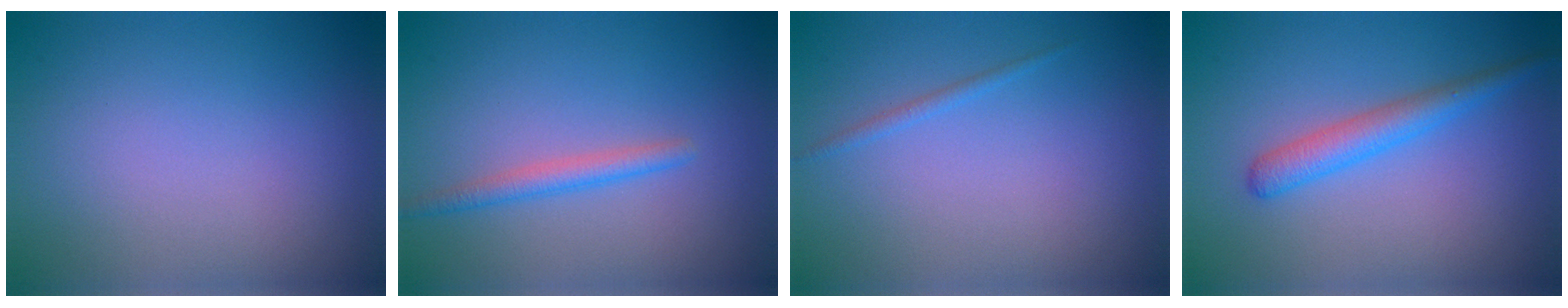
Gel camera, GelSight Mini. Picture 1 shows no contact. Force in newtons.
{"total": 1.8, "press": 1.8, "slide": 0.1}
{"total": 0.8, "press": 0.8, "slide": 0.1}
{"total": 2.8, "press": 2.8, "slide": 0.0}